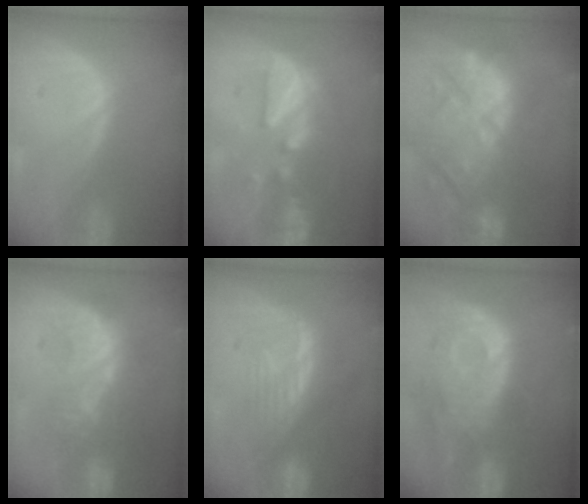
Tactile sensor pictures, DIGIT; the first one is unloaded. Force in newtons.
{"total": 7.9, "press": 7.8, "slide": 1.4}
{"total": 12.6, "press": 12.0, "slide": 3.8}
{"total": 9.3, "press": 8.5, "slide": 3.8}
{"total": 8.3, "press": 7.5, "slide": 3.6}
{"total": 12.3, "press": 10.8, "slide": 5.9}